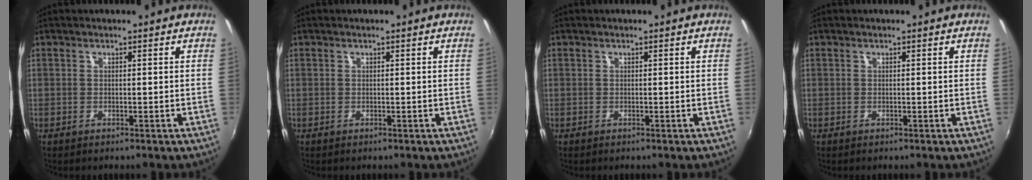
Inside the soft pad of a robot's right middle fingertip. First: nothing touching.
{"total": 0.0}
{"total": 0.0}
{"total": 0.0}